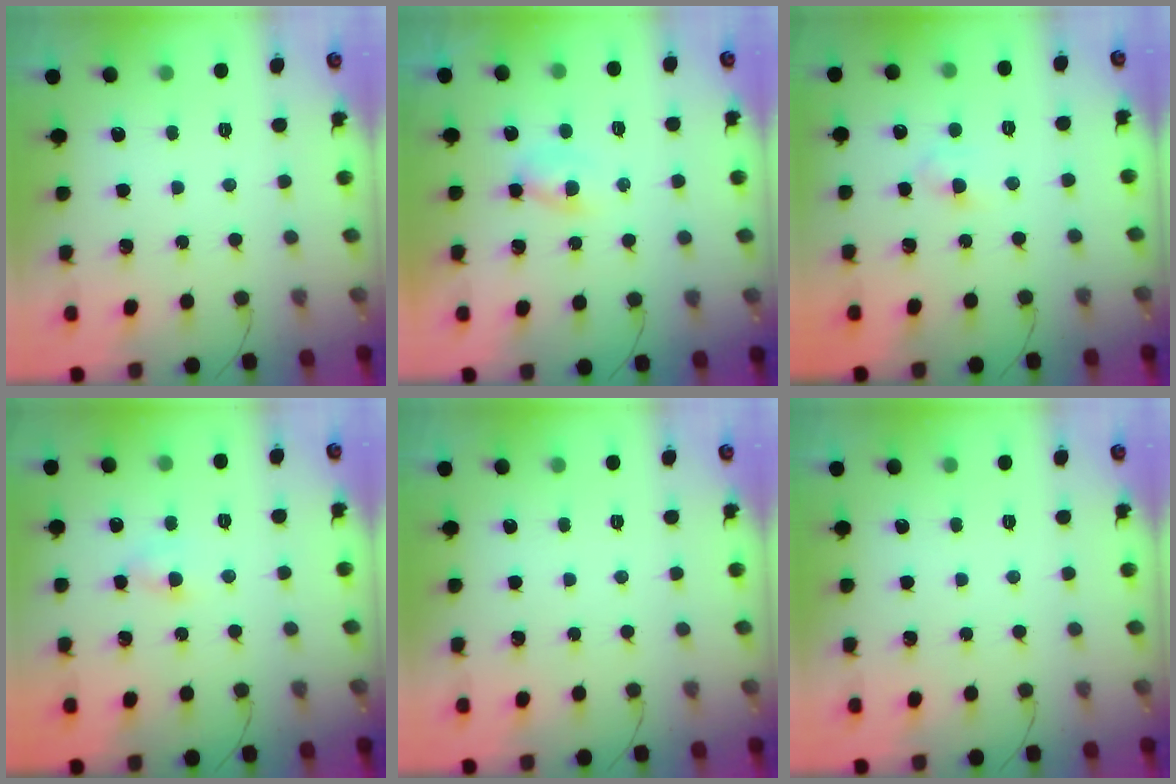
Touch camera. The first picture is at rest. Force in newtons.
{"total": 1.3, "press": 1.1, "slide": 0.7}
{"total": 3.3, "press": 3.1, "slide": 1.2}
{"total": 3.9, "press": 3.7, "slide": 1.2}
{"total": 0.0}
{"total": 0.0}